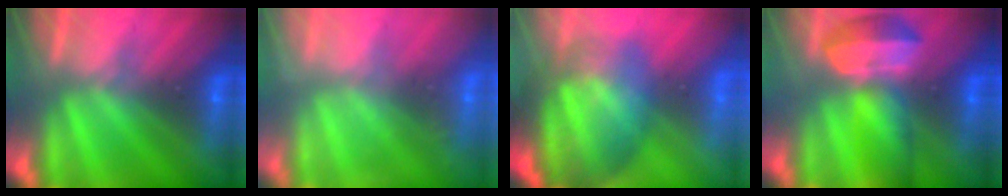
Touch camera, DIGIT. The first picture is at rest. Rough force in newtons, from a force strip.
{"total": 2.4}
{"total": 9.5}
{"total": 6.9}